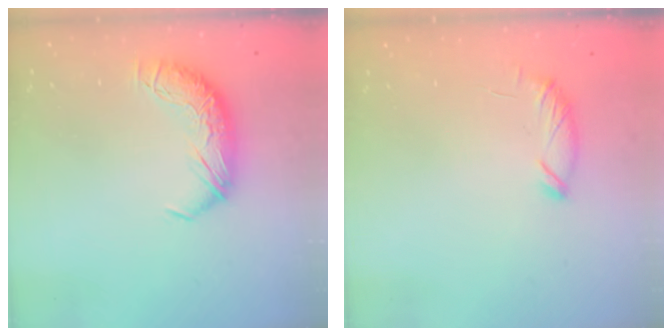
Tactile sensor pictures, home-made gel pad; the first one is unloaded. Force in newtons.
{"total": 6.1, "press": 6.1, "slide": 0.4}